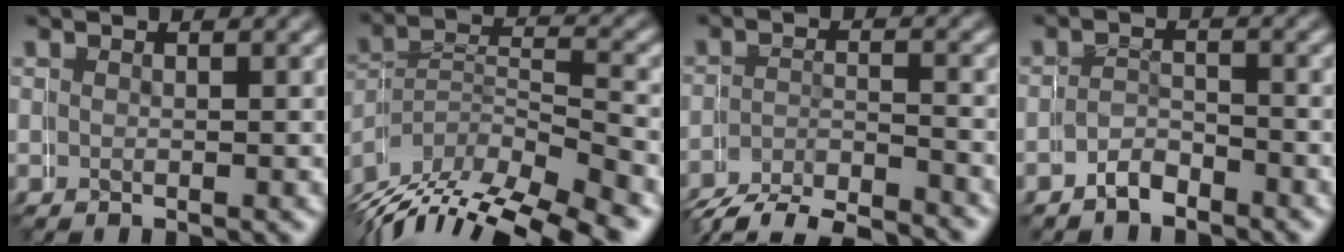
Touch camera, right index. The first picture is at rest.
{"total": 7.1, "force": [-4.4, 4.1, 3.8], "torque": [-0.072, -0.014, -0.067]}
{"total": 4.1, "force": [-3.5, 2.1, -0.4], "torque": [-0.008, -0.010, -0.063]}
{"total": 2.9, "force": [-1.7, 0.2, -2.4], "torque": [0.028, -0.001, -0.035]}